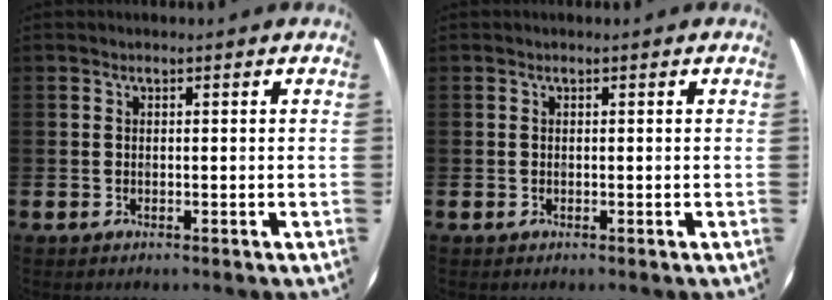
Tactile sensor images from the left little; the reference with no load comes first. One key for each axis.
{"total": 0.0}